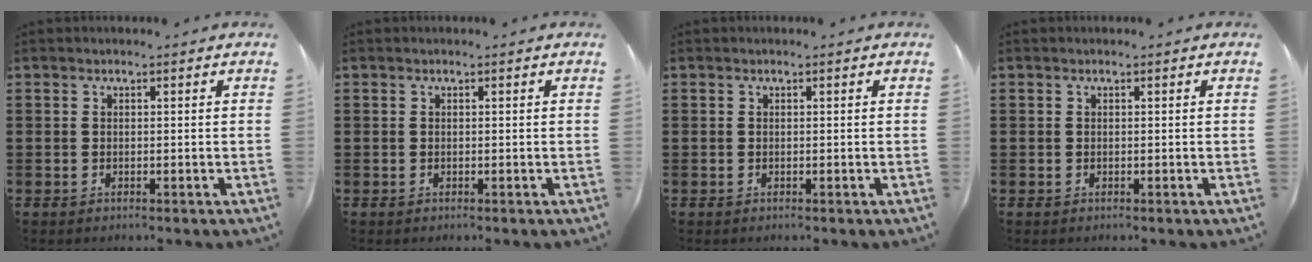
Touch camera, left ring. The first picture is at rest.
{"total": 0.0}
{"total": 0.0}
{"total": 0.0}